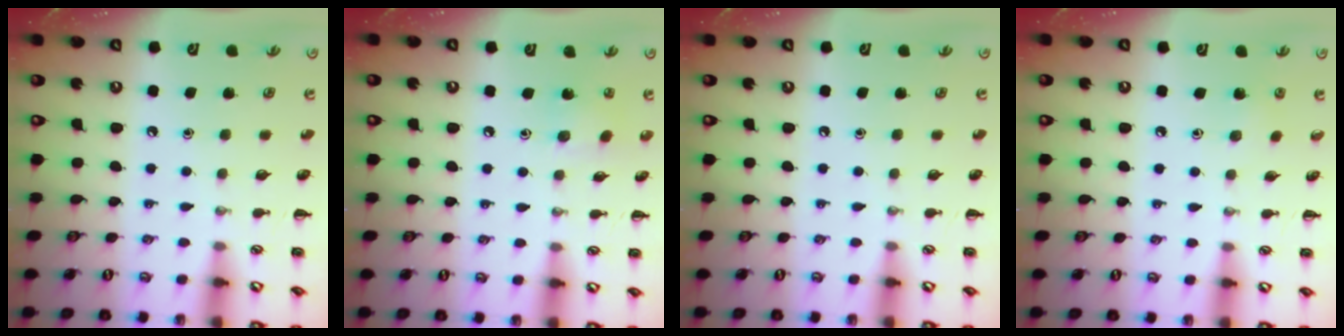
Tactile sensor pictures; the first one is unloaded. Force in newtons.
{"total": 3.4, "press": 3.3, "slide": 1.0}
{"total": 0.0}
{"total": 2.4, "press": 2.2, "slide": 0.9}